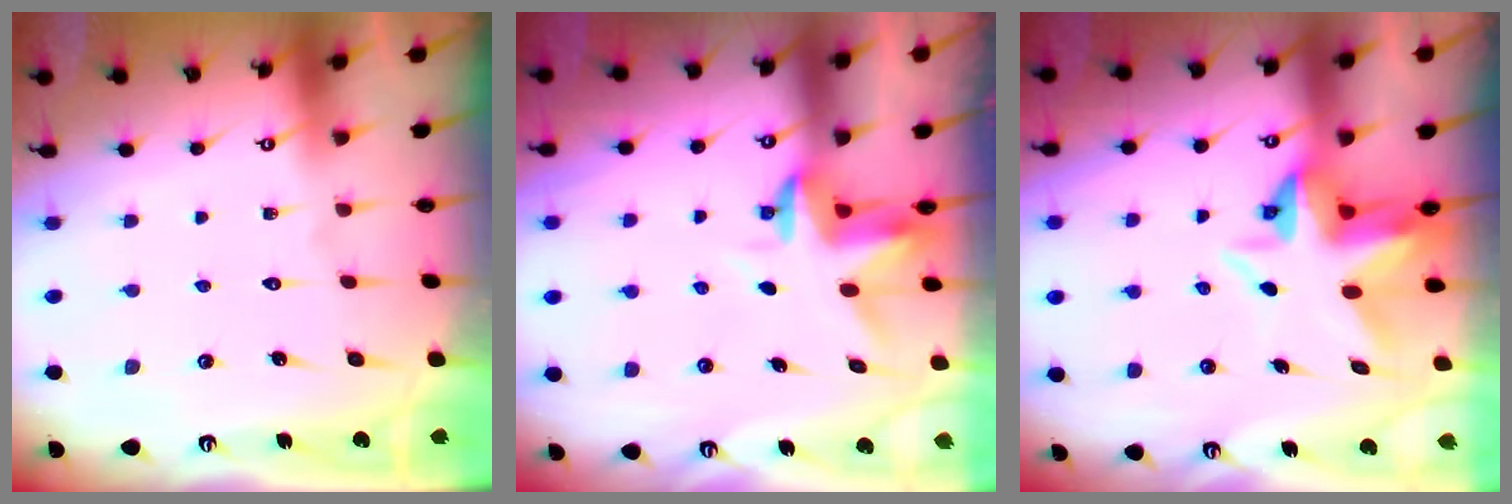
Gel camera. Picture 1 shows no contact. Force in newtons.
{"total": 3.4, "press": 3.4, "slide": 0.2}
{"total": 6.4, "press": 6.4, "slide": 0.6}